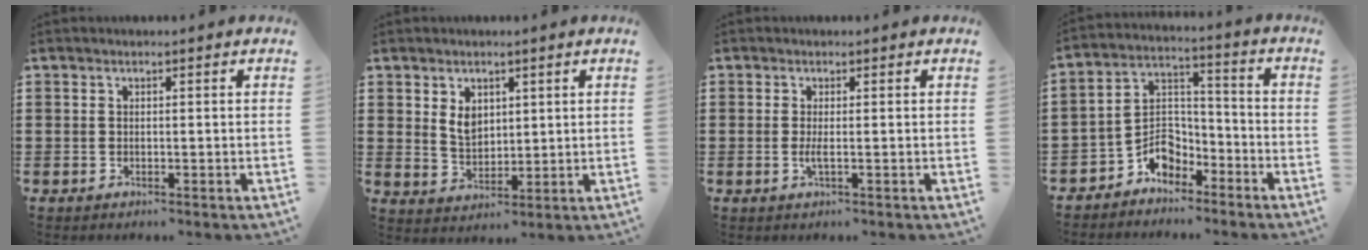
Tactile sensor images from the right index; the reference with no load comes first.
{"total": 4.0, "force": [1.7, 2.8, 2.3], "torque": [-0.045, 0.006, 0.029]}
{"total": 1.6, "force": [-0.2, 0.1, 1.6], "torque": [-0.030, -0.003, -0.004]}
{"total": 6.1, "force": [-4.3, 3.9, 1.9], "torque": [-0.046, 0.009, -0.088]}